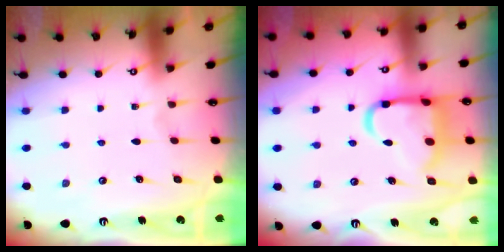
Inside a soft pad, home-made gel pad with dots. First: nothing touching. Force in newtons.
{"total": 15.7, "press": 15.5, "slide": 1.9}